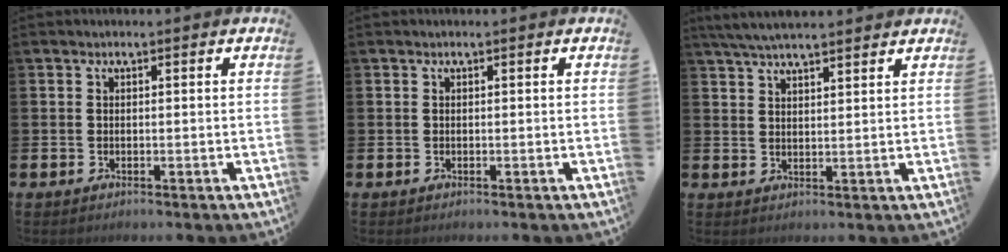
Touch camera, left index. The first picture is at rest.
{"total": 0.0}
{"total": 5.1, "force": [4.8, 0.7, 1.7], "torque": [-0.048, -0.010, 0.089]}